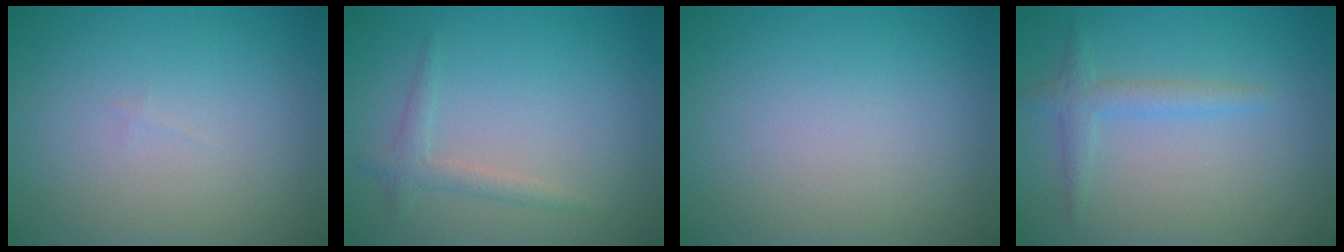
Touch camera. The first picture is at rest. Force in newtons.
{"total": 1.5, "press": 1.5, "slide": 0.0}
{"total": 0.0}
{"total": 1.9, "press": 1.9, "slide": 0.1}